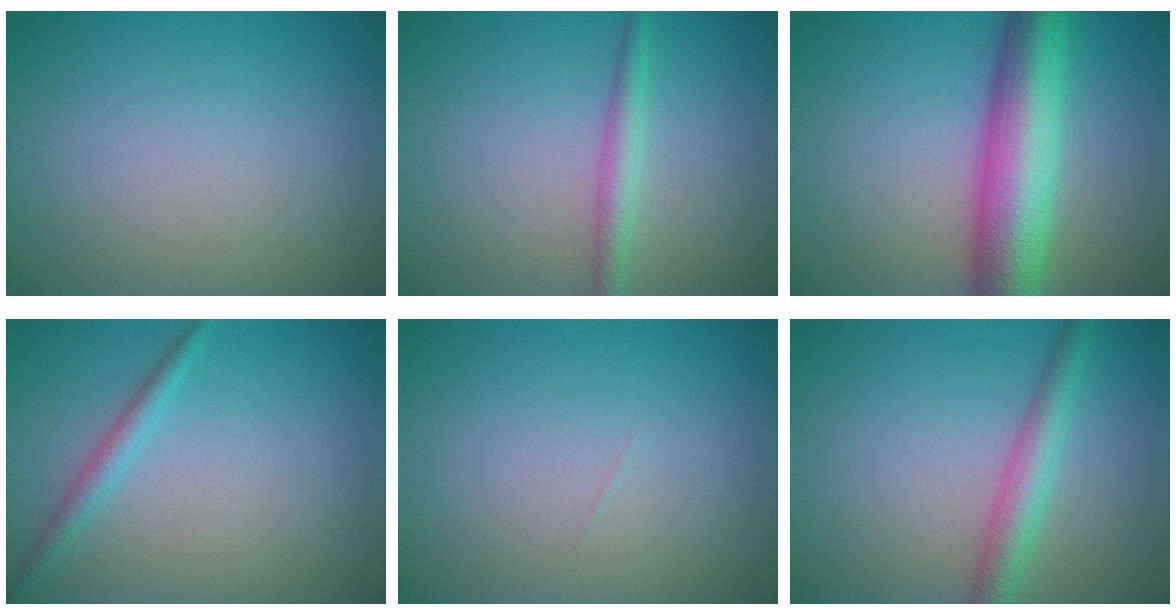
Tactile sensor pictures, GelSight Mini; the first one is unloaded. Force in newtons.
{"total": 2.2, "press": 2.2, "slide": 0.1}
{"total": 9.6, "press": 9.6, "slide": 0.1}
{"total": 1.8, "press": 1.8, "slide": 0.1}
{"total": 0.0}
{"total": 3.5, "press": 3.5, "slide": 0.0}